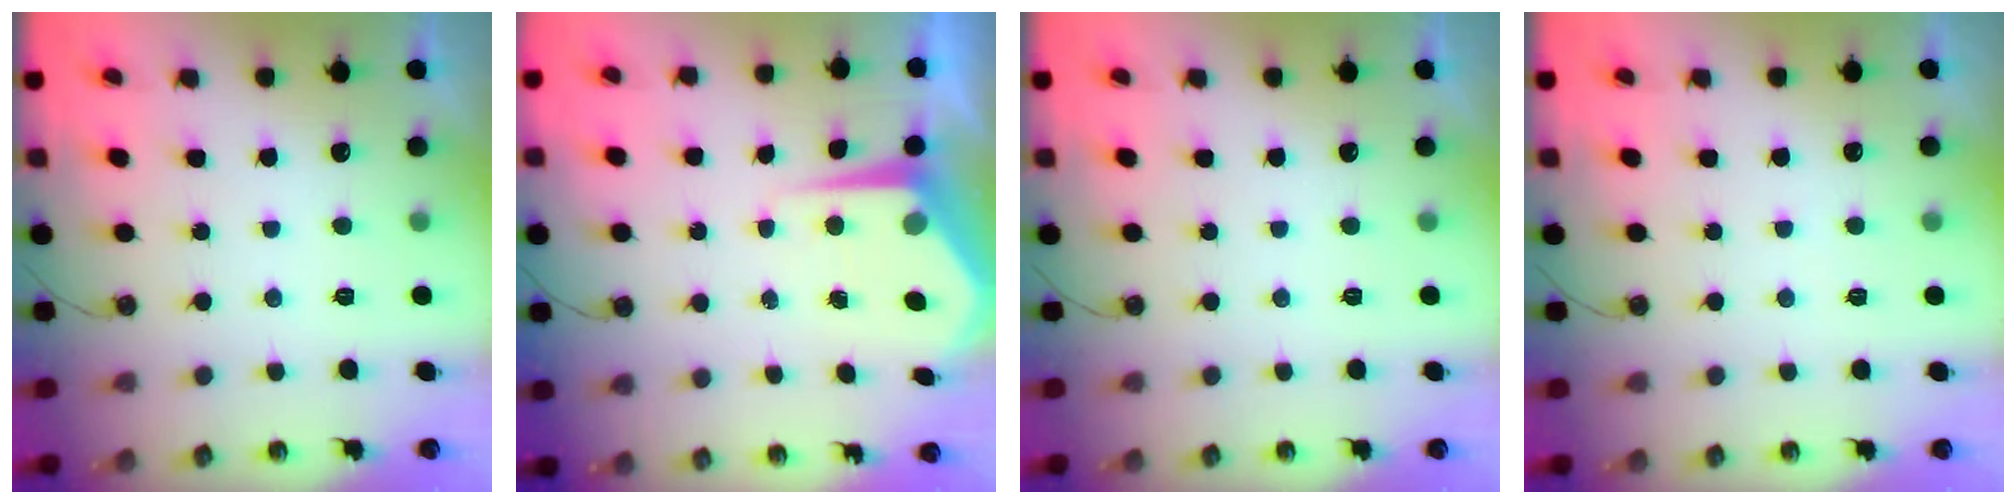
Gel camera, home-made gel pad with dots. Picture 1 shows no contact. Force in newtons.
{"total": 6.9, "press": 6.9, "slide": 0.4}
{"total": 0.0}
{"total": 3.3, "press": 3.2, "slide": 0.5}